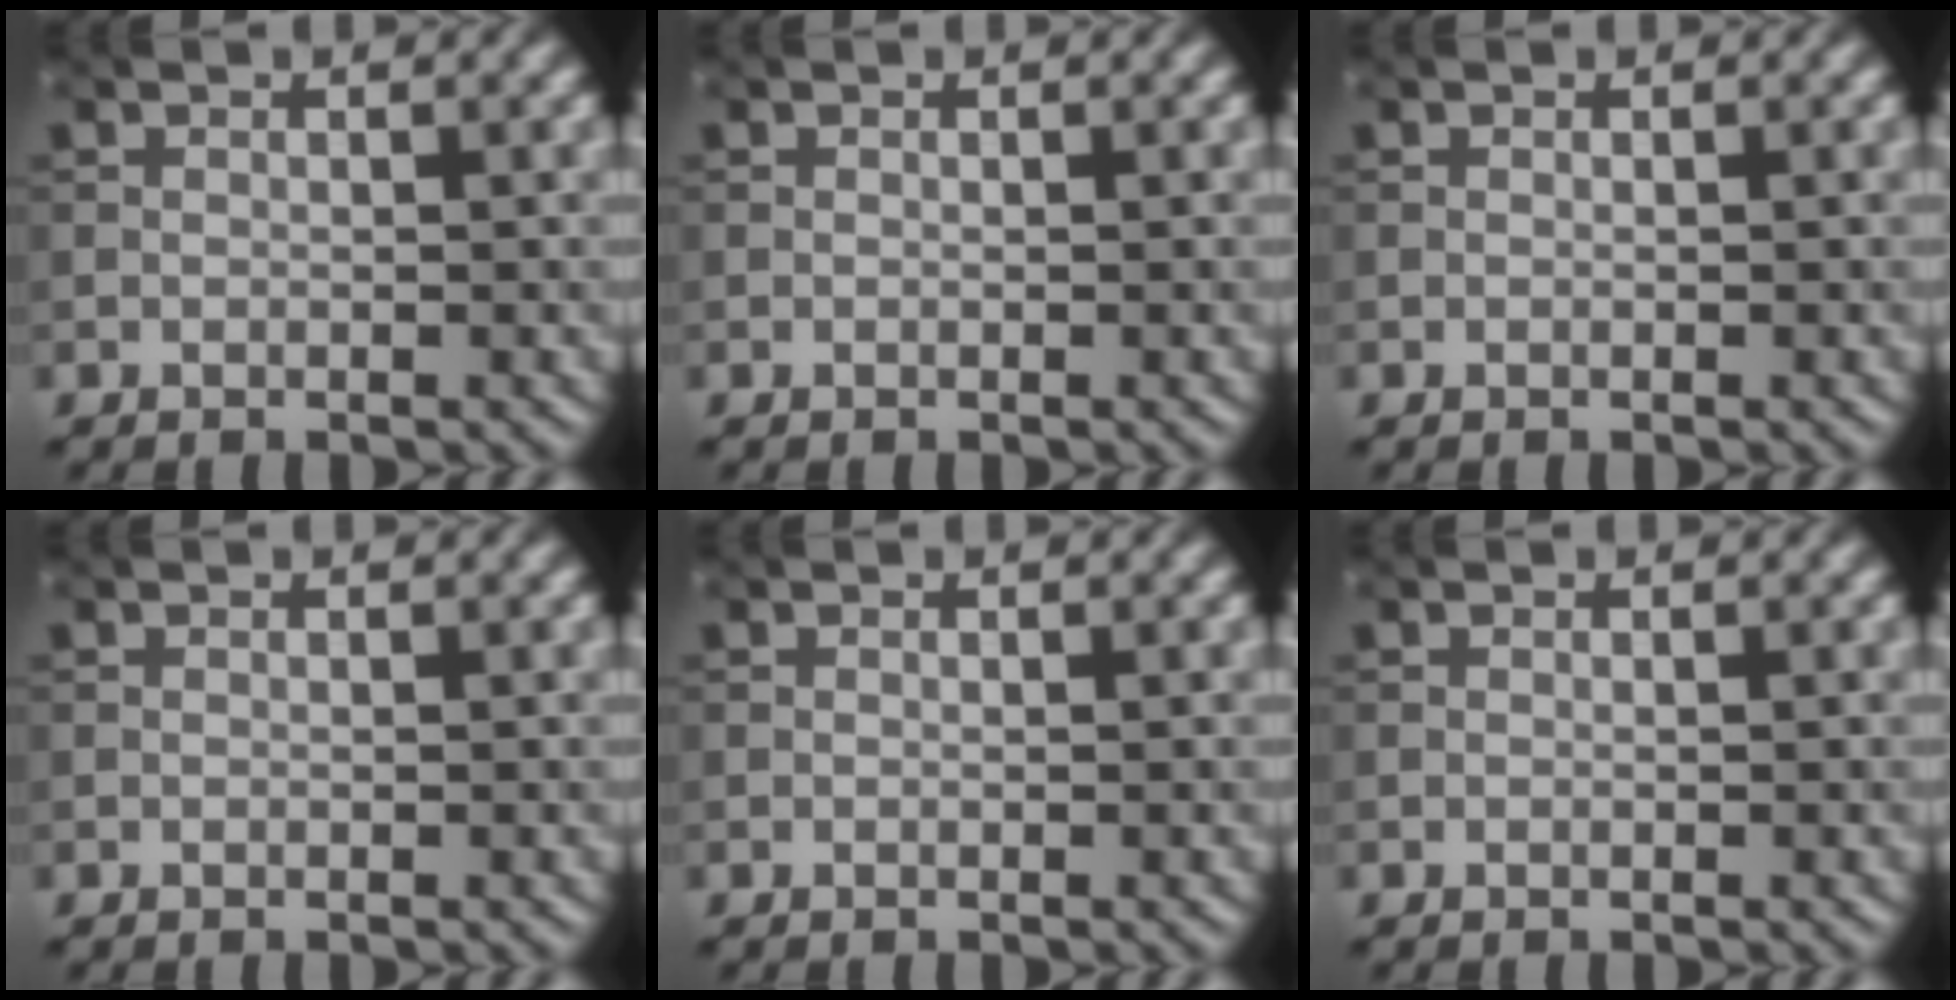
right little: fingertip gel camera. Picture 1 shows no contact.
{"total": 0.0}
{"total": 0.0}
{"total": 0.0}
{"total": 0.0}
{"total": 0.0}